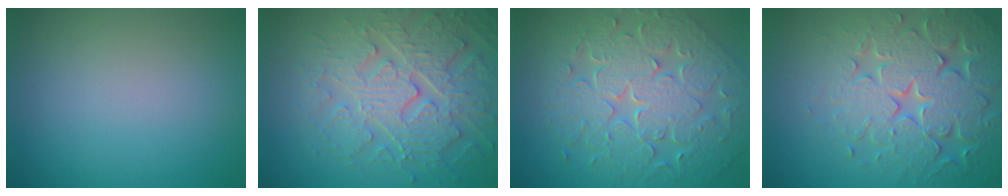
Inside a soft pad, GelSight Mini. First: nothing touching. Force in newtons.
{"total": 6.8, "press": 5.8, "slide": 3.6}
{"total": 9.3, "press": 6.8, "slide": 6.3}
{"total": 7.7, "press": 7.6, "slide": 1.6}